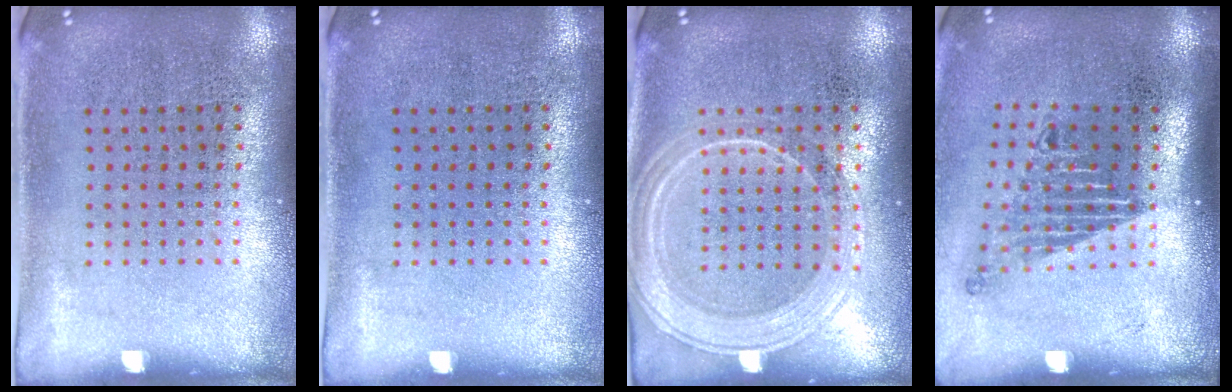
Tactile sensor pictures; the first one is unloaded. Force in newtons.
{"total": 0.0}
{"total": 1.8, "press": 1.8, "slide": 0.4}
{"total": 1.7, "press": 1.2, "slide": 1.2}